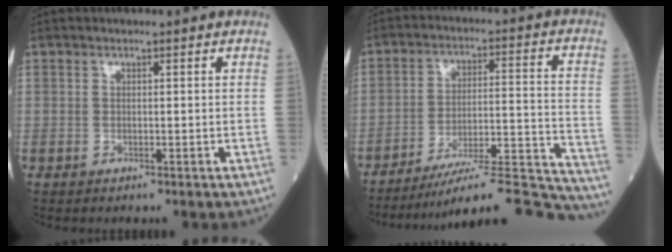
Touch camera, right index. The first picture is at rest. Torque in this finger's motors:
{"motor_torque": [-0.27, -0.68, 0.12, 0.08]}